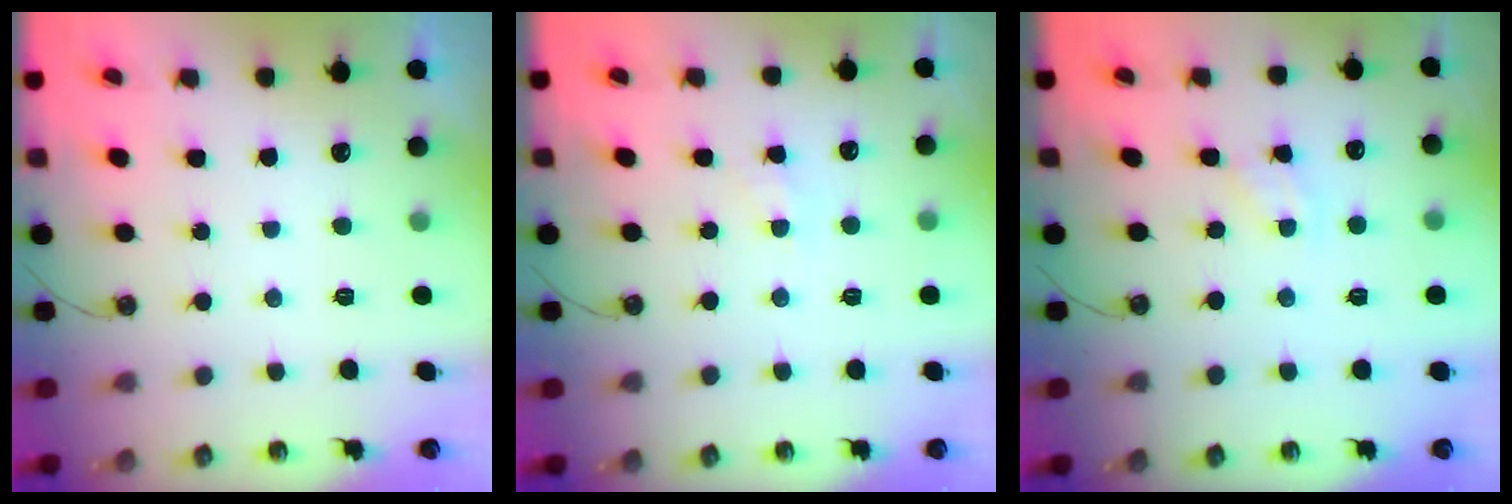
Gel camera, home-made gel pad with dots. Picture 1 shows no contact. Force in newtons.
{"total": 5.8, "press": 5.8, "slide": 0.7}
{"total": 2.1, "press": 2.1, "slide": 0.3}